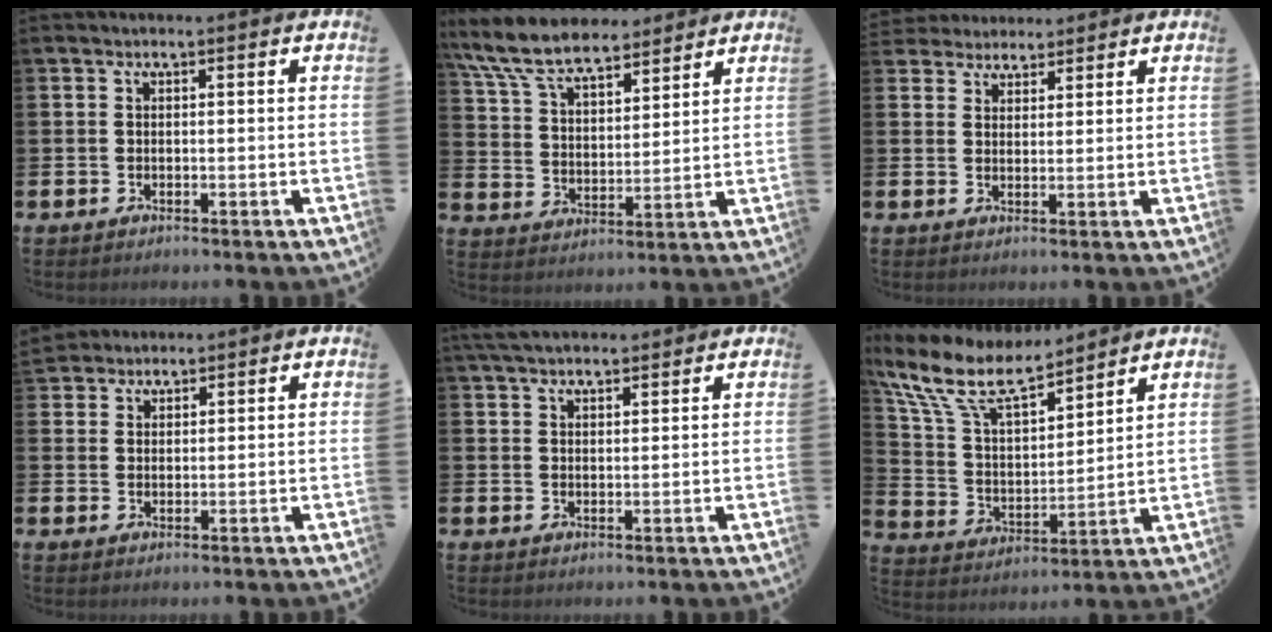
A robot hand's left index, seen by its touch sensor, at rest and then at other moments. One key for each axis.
{"total": 9.1, "fx": 8.2, "fy": 2.8, "fz": 3.0, "tx": -0.094, "ty": -0.035, "tz": 0.150}
{"total": 3.4, "fx": 3.1, "fy": 1.2, "fz": -0.5, "tx": -0.002, "ty": -0.011, "tz": 0.056}
{"total": 3.1, "fx": 3.0, "fy": 0.8, "fz": -0.4, "tx": 0.001, "ty": -0.008, "tz": 0.057}
{"total": 4.2, "fx": 3.9, "fy": 1.0, "fz": 1.2, "tx": -0.026, "ty": -0.011, "tz": 0.072}
{"total": 10.6, "fx": 8.8, "fy": 3.3, "fz": 4.9, "tx": -0.134, "ty": -0.048, "tz": 0.156}